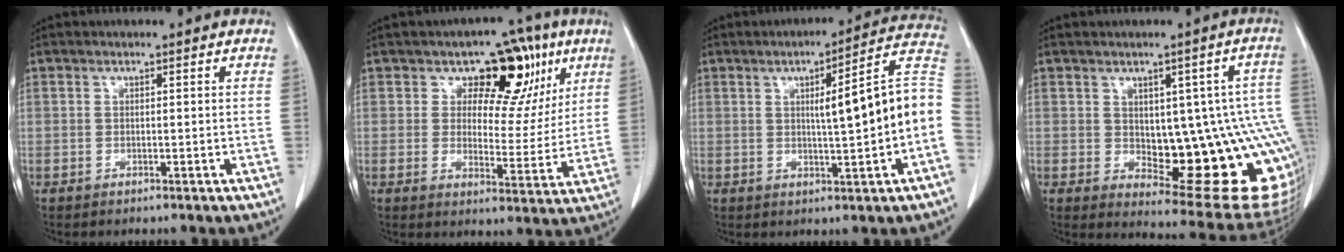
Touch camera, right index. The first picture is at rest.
{"total": 10.9, "force": [5.5, 6.8, 6.5], "torque": [-0.059, 0.015, 0.077]}
{"total": 13.8, "force": [-0.4, 0.1, 13.8], "torque": [-0.177, 0.023, -0.011]}
{"total": 19.2, "force": [-2.3, 7.0, 17.7], "torque": [-0.141, 0.019, -0.001]}